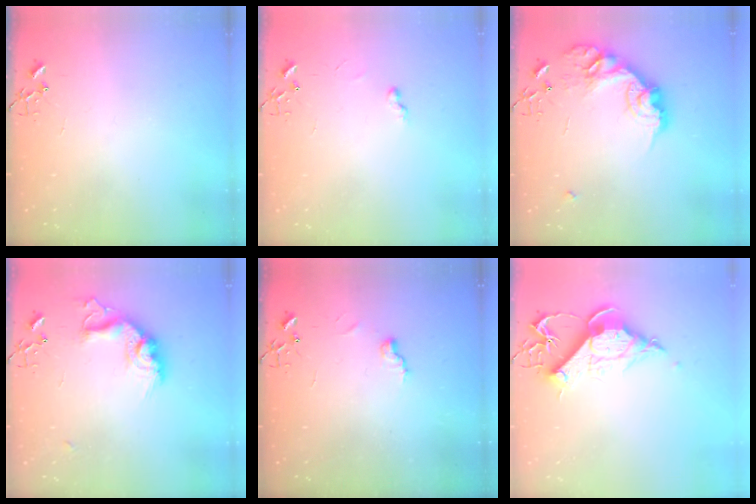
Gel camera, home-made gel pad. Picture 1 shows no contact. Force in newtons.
{"total": 5.2, "press": 5.2, "slide": 0.4}
{"total": 18.3, "press": 18.3, "slide": 1.0}
{"total": 16.9, "press": 16.9, "slide": 1.2}
{"total": 7.4, "press": 7.4, "slide": 0.4}
{"total": 13.2, "press": 13.1, "slide": 1.6}